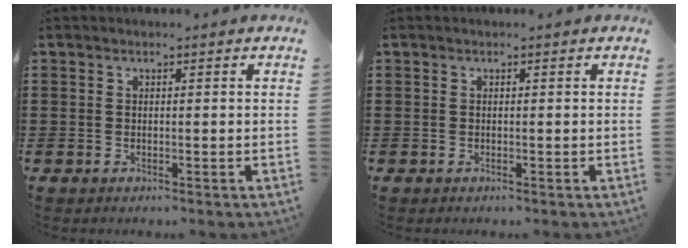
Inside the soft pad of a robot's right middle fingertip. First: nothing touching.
{"total": 0.0}